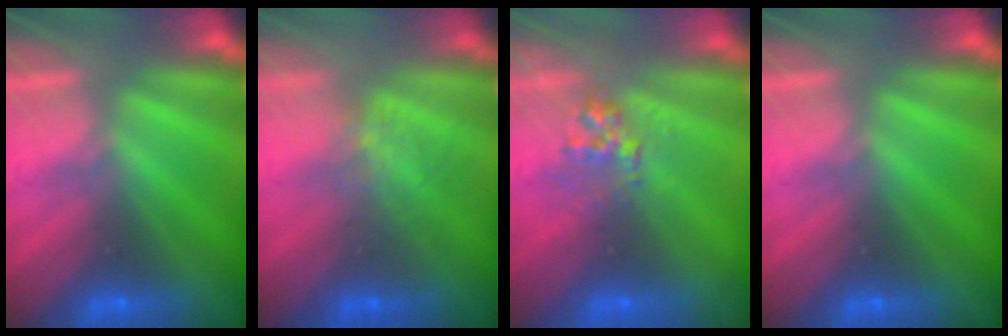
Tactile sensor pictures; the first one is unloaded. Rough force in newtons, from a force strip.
{"total": 1.2}
{"total": 2.6}
{"total": 0.0}